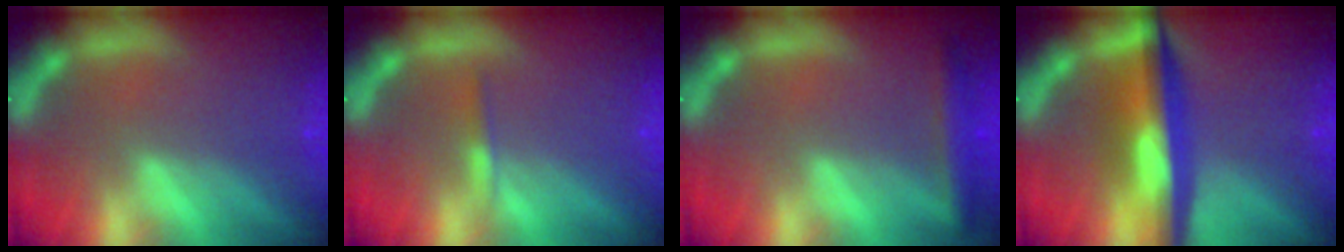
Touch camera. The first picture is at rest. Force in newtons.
{"total": 0.9}
{"total": 2.9}
{"total": 7.6}